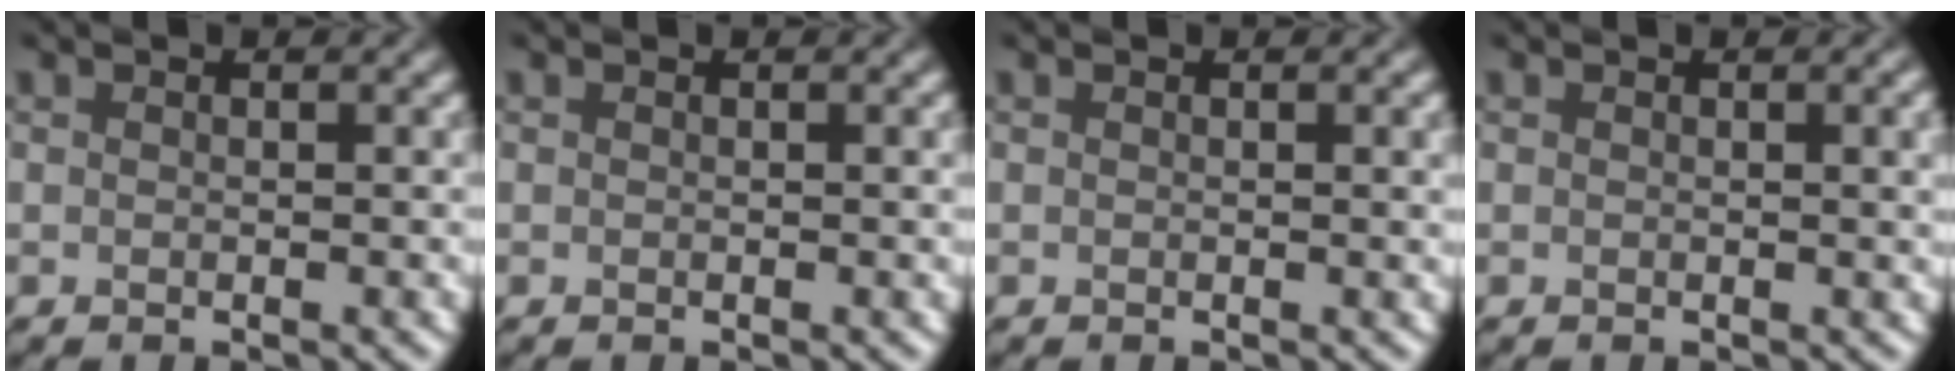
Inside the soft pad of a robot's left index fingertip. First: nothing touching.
{"total": 0.0}
{"total": 0.9, "force": [0.2, 0.2, 0.8], "torque": [-0.009, 0.000, 0.001]}
{"total": 1.9, "force": [0.4, 0.6, 1.7], "torque": [-0.016, 0.003, 0.003]}